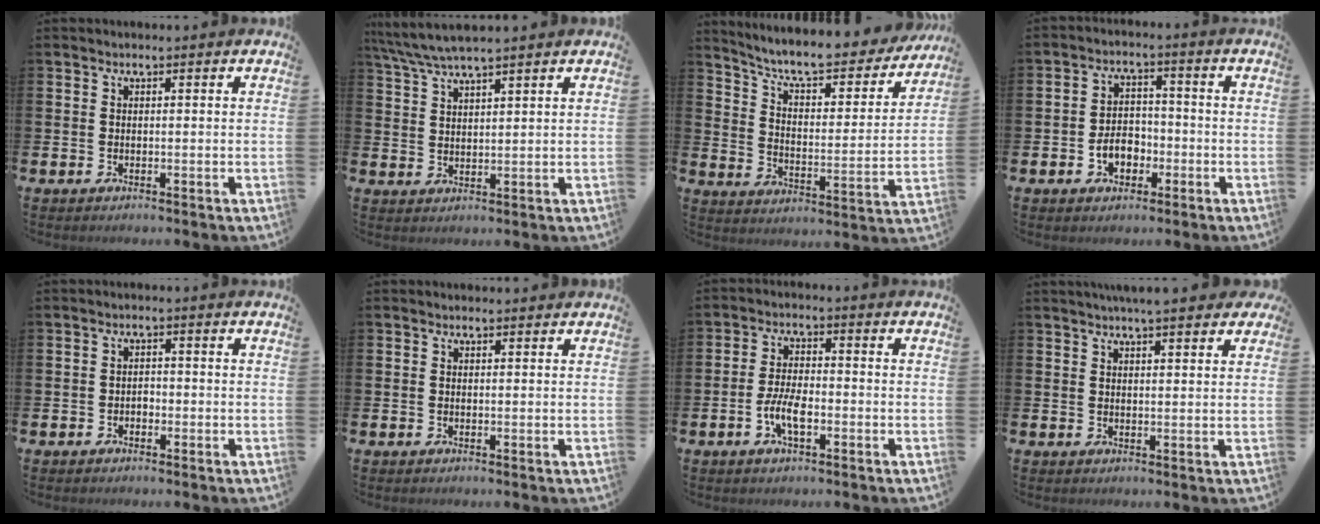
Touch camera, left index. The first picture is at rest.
{"total": 4.6, "force": [4.2, 0.0, 1.8], "torque": [-0.049, -0.014, 0.076]}
{"total": 8.3, "force": [7.5, 1.8, 3.0], "torque": [-0.088, -0.055, 0.124]}
{"total": 4.3, "force": [-1.7, 3.1, 2.5], "torque": [-0.033, 0.003, -0.039]}
{"total": 1.2, "force": [-0.6, 0.9, 0.4], "torque": [-0.009, 0.001, -0.013]}
{"total": 0.6, "force": [0.6, 0.1, 0.1], "torque": [0.007, -0.002, 0.009]}
{"total": 4.7, "force": [-1.5, 1.9, 4.0], "torque": [-0.081, 0.003, -0.031]}
{"total": 4.1, "force": [3.7, 0.3, 1.7], "torque": [-0.031, -0.011, 0.064]}